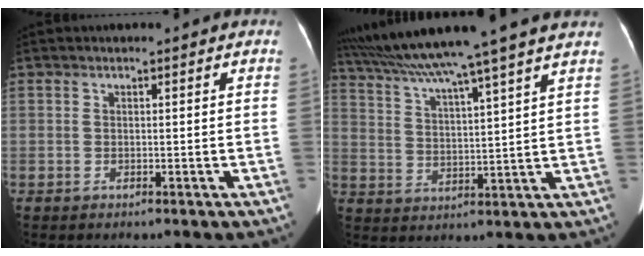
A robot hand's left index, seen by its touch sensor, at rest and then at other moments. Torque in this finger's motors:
{"motor_torque": [-0.12, -2.01, -0.27, -0.14]}